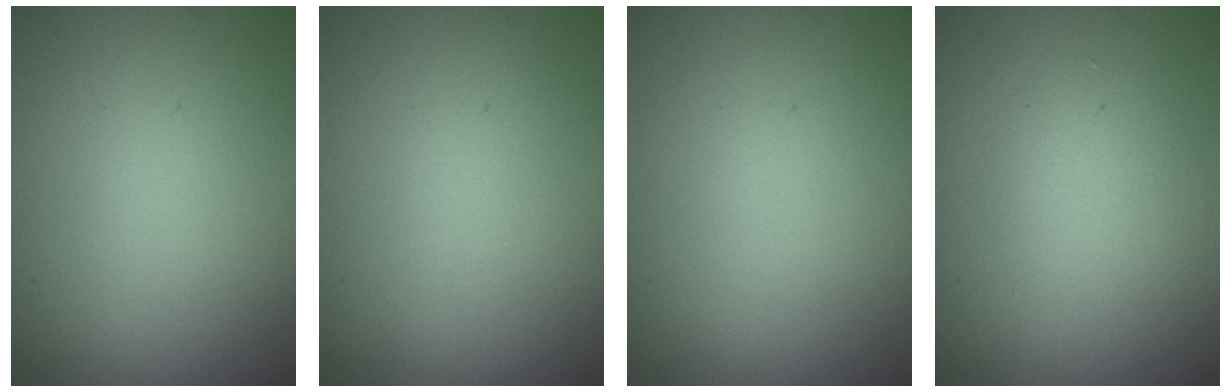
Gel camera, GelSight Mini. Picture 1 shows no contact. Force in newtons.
{"total": 0.0}
{"total": 0.0}
{"total": 2.4, "press": 2.4, "slide": 0.1}